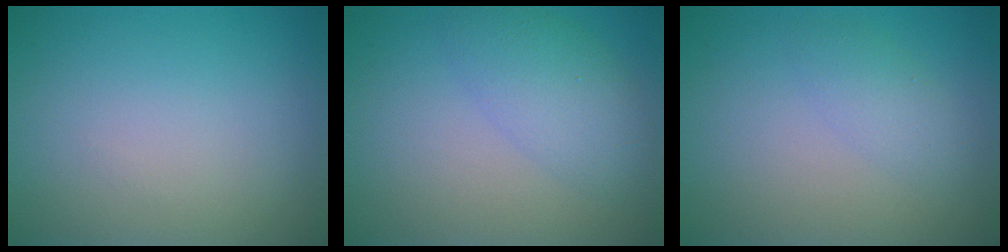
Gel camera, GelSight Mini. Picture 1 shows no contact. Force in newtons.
{"total": 3.8, "press": 3.8, "slide": 0.1}
{"total": 1.9, "press": 1.9, "slide": 0.0}